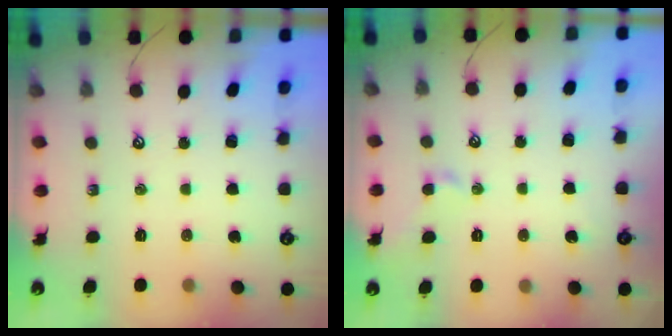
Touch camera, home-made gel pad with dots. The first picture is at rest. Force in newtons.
{"total": 1.9, "press": 1.8, "slide": 0.5}